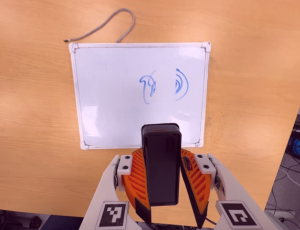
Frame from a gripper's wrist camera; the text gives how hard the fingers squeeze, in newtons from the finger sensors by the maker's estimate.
{"total": 7.1, "left": 7.7, "right": 6.5}